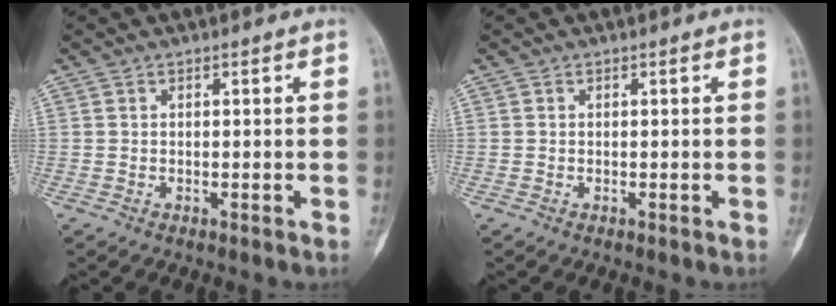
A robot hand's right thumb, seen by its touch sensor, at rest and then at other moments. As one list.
[{"total": 0.0}]